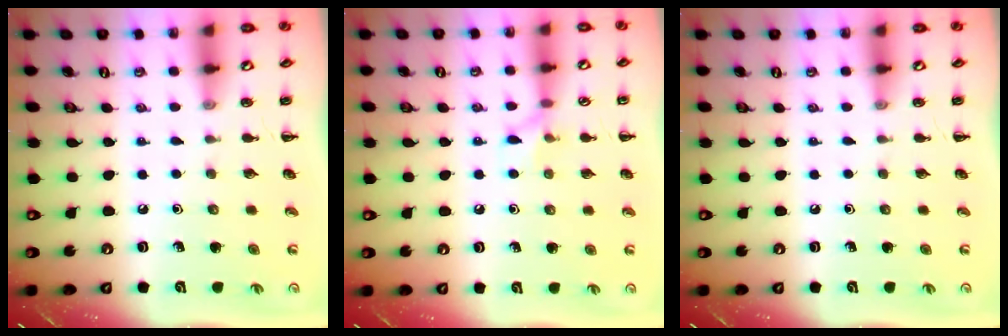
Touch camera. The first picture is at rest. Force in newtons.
{"total": 6.1, "press": 5.7, "slide": 2.2}
{"total": 0.0}